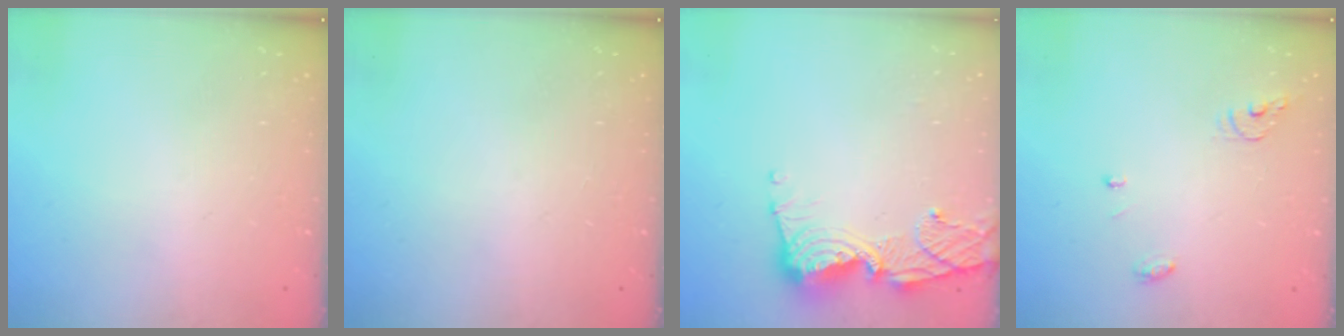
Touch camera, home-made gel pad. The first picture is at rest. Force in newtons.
{"total": 0.0}
{"total": 12.9, "press": 12.8, "slide": 1.6}
{"total": 4.0, "press": 4.0, "slide": 0.4}